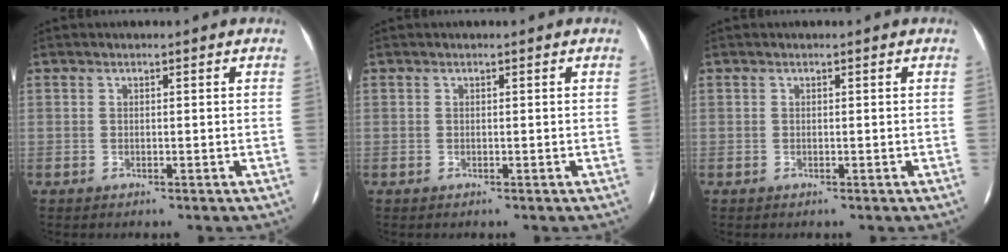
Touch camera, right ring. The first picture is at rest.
{"total": 0.0}
{"total": 0.0}